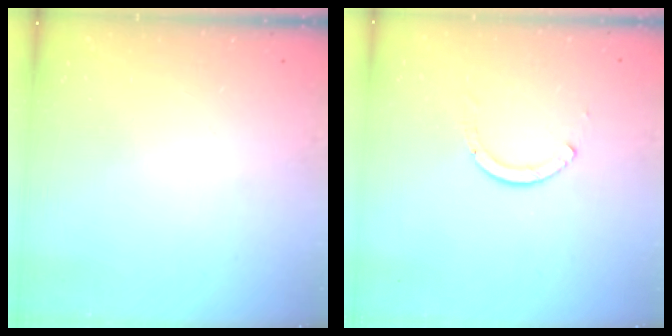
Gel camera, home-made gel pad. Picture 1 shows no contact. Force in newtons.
{"total": 2.0, "press": 1.9, "slide": 0.3}